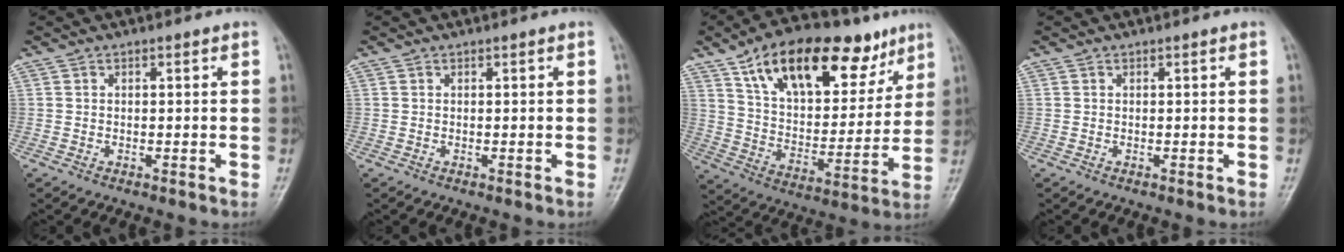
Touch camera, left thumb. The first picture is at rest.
{"total": 0.0}
{"total": 25.0, "force": [14.3, 12.4, 16.3], "torque": [-0.218, -0.027, 0.239]}
{"total": 0.0}